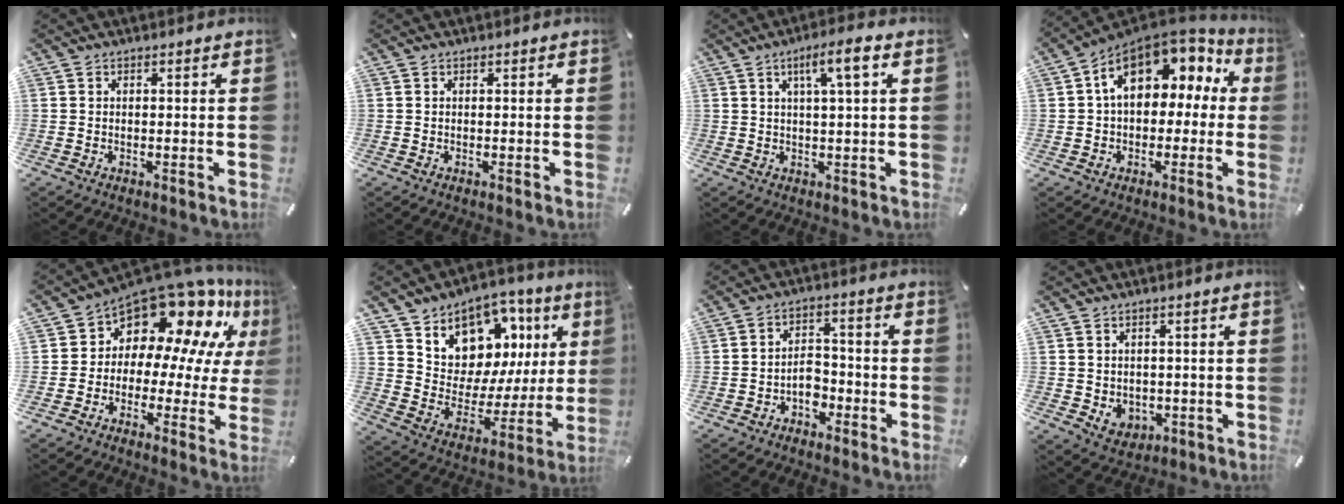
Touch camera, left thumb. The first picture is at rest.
{"total": 0.0}
{"total": 6.6, "force": [2.6, 0.6, 6.0], "torque": [-0.107, -0.006, 0.038]}
{"total": 13.3, "force": [3.7, 9.4, 8.7], "torque": [-0.153, -0.007, 0.071]}
{"total": 14.4, "force": [10.0, 7.8, 6.8], "torque": [-0.123, -0.090, 0.173]}
{"total": 10.8, "force": [7.6, 7.4, 1.8], "torque": [-0.041, -0.094, 0.136]}
{"total": 5.4, "force": [-2.7, 3.7, 2.8], "torque": [-0.045, 0.016, -0.046]}
{"total": 4.1, "force": [0.5, 3.9, 1.1], "torque": [-0.009, -0.008, 0.009]}